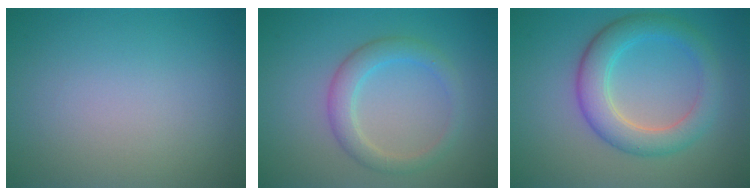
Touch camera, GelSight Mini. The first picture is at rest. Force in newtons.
{"total": 2.8, "press": 2.8, "slide": 0.1}
{"total": 4.8, "press": 4.8, "slide": 0.1}